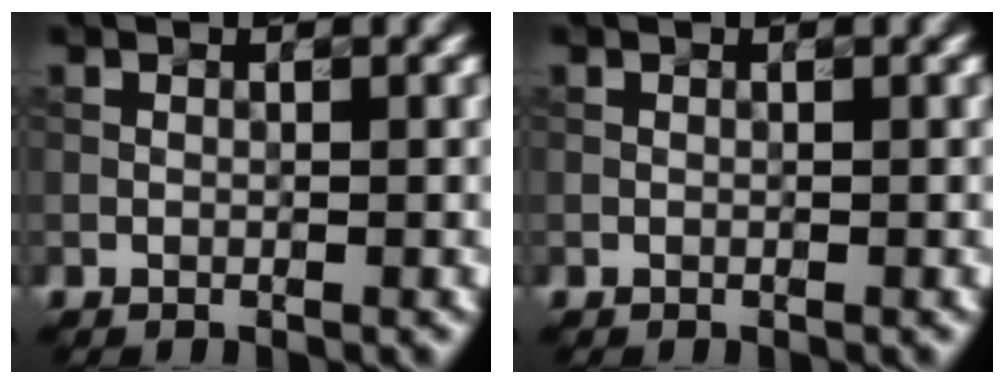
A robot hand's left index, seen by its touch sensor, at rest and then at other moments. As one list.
[{"total": 0.0}]